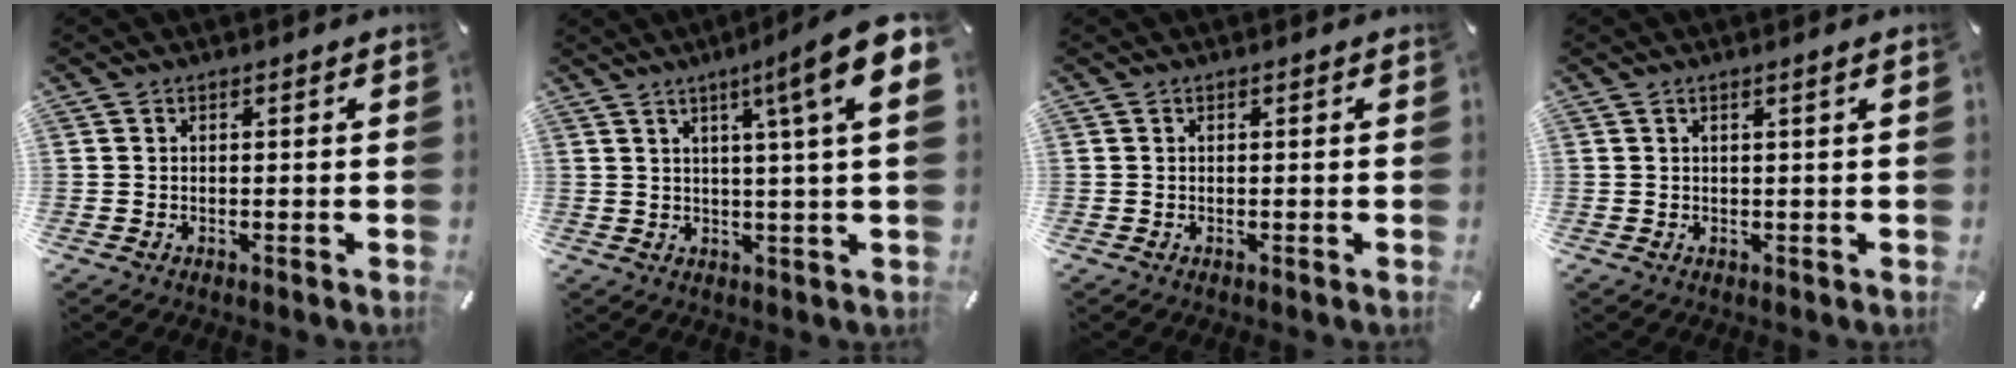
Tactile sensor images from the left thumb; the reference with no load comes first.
{"total": 12.6, "force": [5.4, 0.1, 11.4], "torque": [-0.179, -0.029, 0.077]}
{"total": 0.0}
{"total": 1.4, "force": [0.4, -0.2, 1.4], "torque": [-0.023, -0.003, 0.006]}